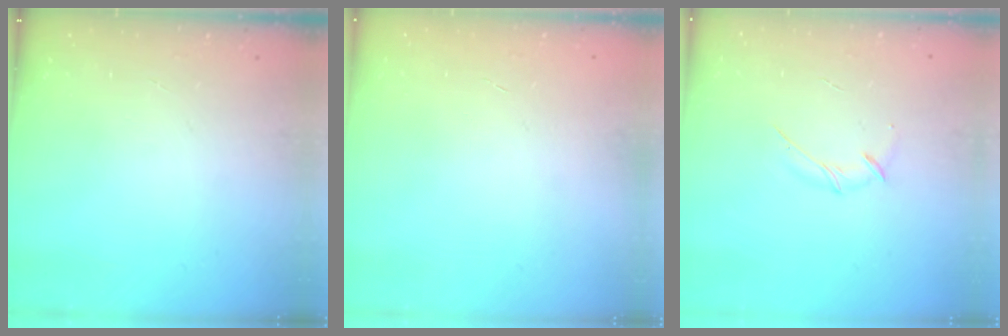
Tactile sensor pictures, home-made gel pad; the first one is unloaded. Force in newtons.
{"total": 0.5, "press": 0.5, "slide": 0.1}
{"total": 3.8, "press": 3.7, "slide": 0.9}